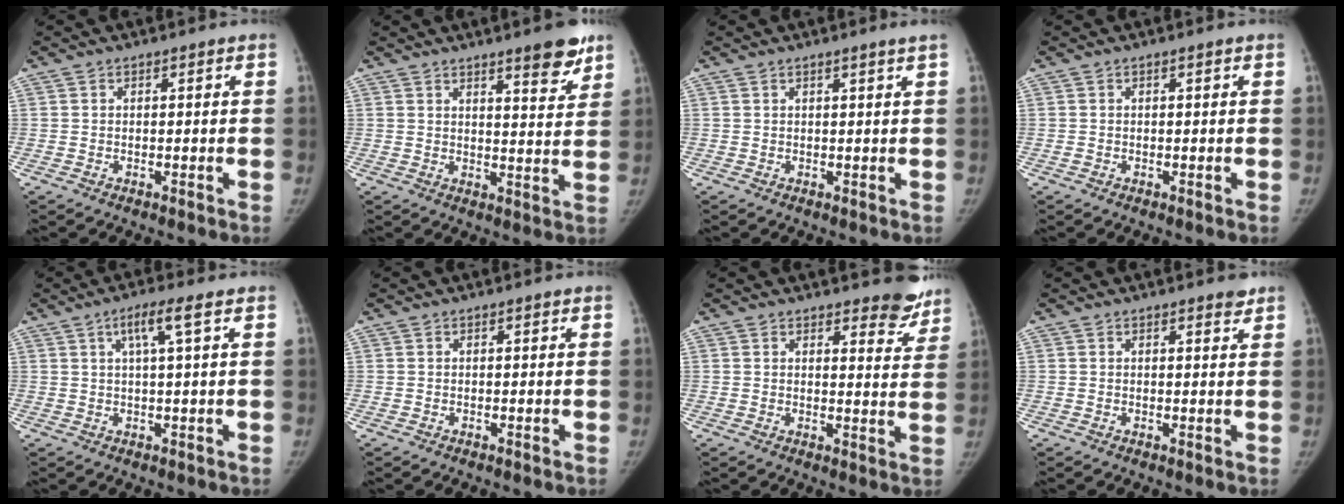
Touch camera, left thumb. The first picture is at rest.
{"total": 7.7, "force": [5.4, 1.6, 5.2], "torque": [-0.053, -0.036, 0.074]}
{"total": 1.3, "force": [0.9, -0.5, 0.8], "torque": [-0.017, -0.007, 0.018]}
{"total": 0.0}
{"total": 4.4, "force": [1.7, -0.2, 4.0], "torque": [-0.081, 0.005, 0.034]}
{"total": 0.0}
{"total": 6.7, "force": [5.8, 2.5, 2.3], "torque": [0.009, -0.042, 0.061]}
{"total": 1.4, "force": [1.2, 0.4, 0.6], "torque": [-0.003, -0.008, 0.014]}